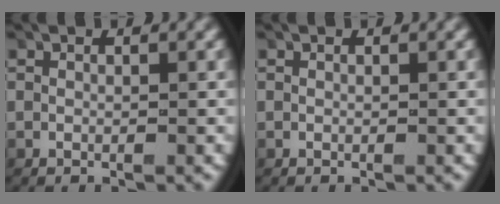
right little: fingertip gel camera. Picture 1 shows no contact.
{"total": 0.0}